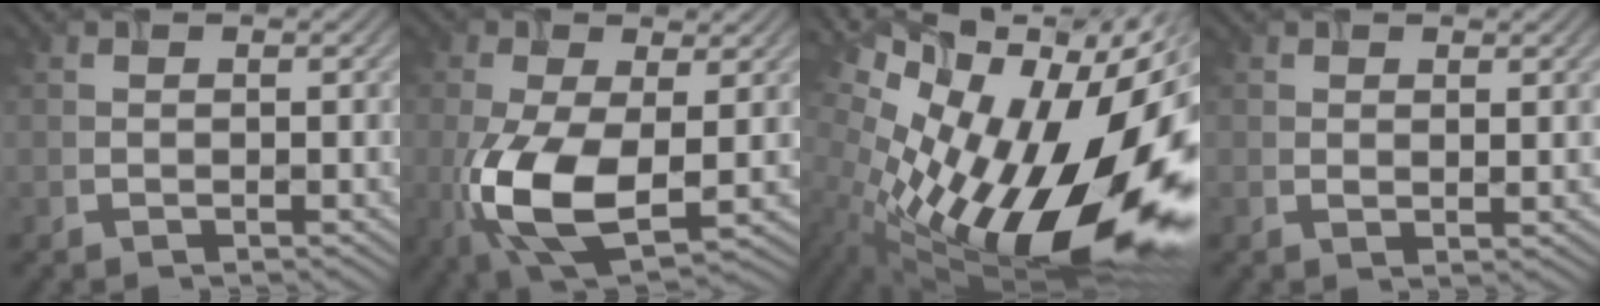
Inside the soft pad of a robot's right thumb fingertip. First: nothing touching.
{"total": 11.6, "force": [-2.7, 5.9, 9.5], "torque": [-0.218, -0.026, -0.045]}
{"total": 20.9, "force": [-3.3, 9.9, 18.2], "torque": [-0.296, -0.034, -0.056]}
{"total": 2.1, "force": [1.6, 0.6, 1.2], "torque": [-0.019, -0.001, 0.029]}